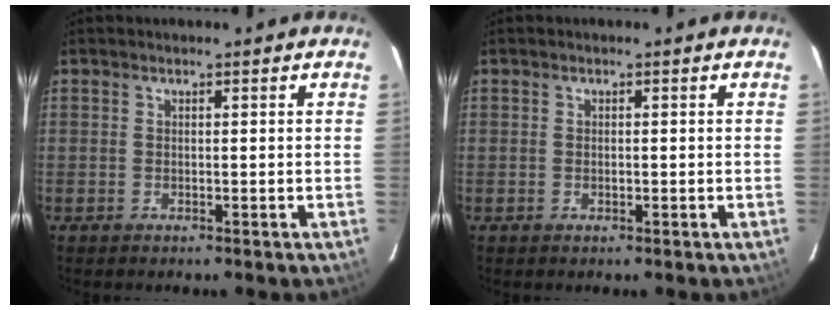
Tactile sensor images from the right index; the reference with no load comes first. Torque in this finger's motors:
{"motor_torque": [-0.26, 0.21, -0.09, -0.03]}